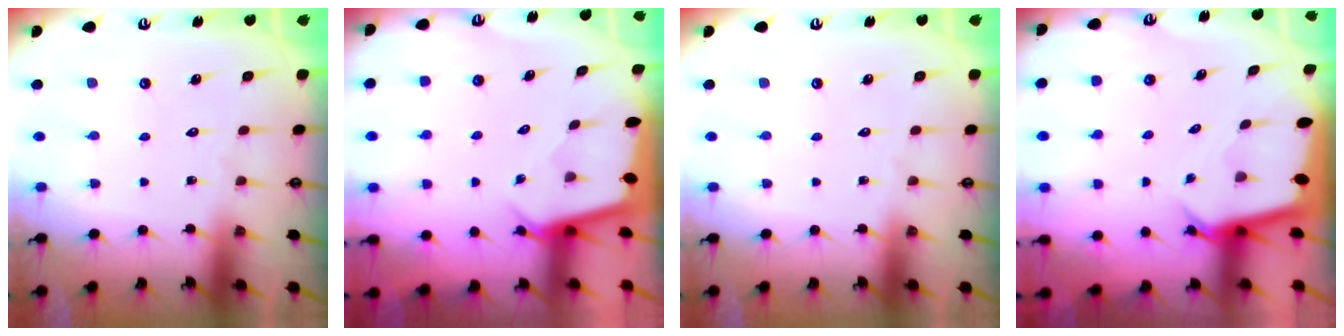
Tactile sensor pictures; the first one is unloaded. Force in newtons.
{"total": 2.5, "press": 2.5, "slide": 0.3}
{"total": 0.0}
{"total": 3.6, "press": 3.6, "slide": 0.1}